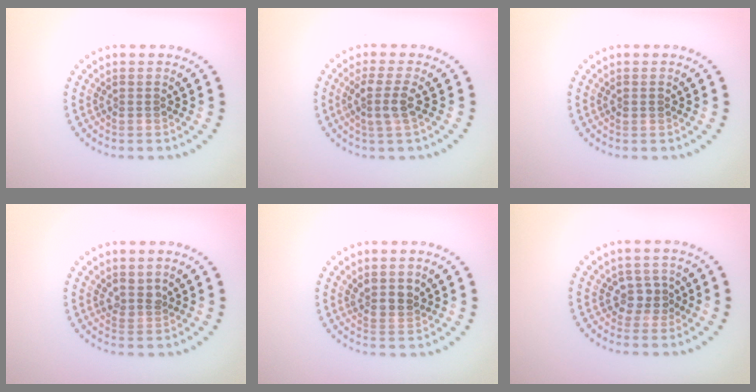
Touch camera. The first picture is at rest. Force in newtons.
{"total": 2.3, "press": 1.9, "slide": 1.3}
{"total": 0.8, "press": 0.8, "slide": 0.0}
{"total": 1.4, "press": 1.0, "slide": 1.0}
{"total": 2.2, "press": 1.8, "slide": 1.2}
{"total": 1.9, "press": 1.5, "slide": 1.2}